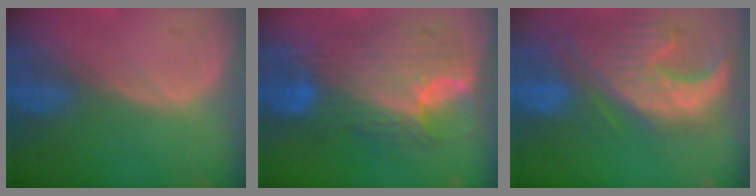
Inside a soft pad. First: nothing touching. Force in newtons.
{"total": 11.9, "press": 11.8, "slide": 1.0}
{"total": 12.6, "press": 11.2, "slide": 5.8}